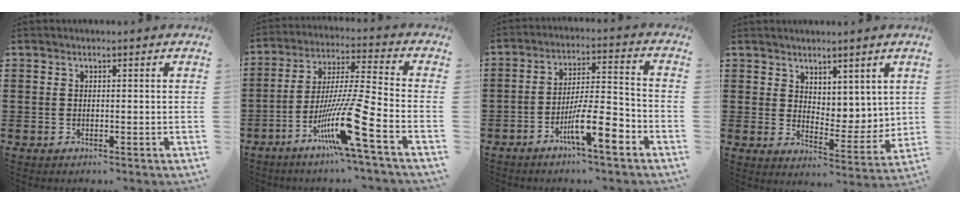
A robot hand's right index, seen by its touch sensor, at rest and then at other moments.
{"total": 13.3, "force": [-6.9, 0.1, 11.4], "torque": [-0.231, -0.010, -0.132]}
{"total": 10.2, "force": [-5.2, 2.5, 8.3], "torque": [-0.153, 0.008, -0.091]}
{"total": 5.3, "force": [4.6, 2.5, 0.2], "torque": [-0.016, -0.018, 0.089]}